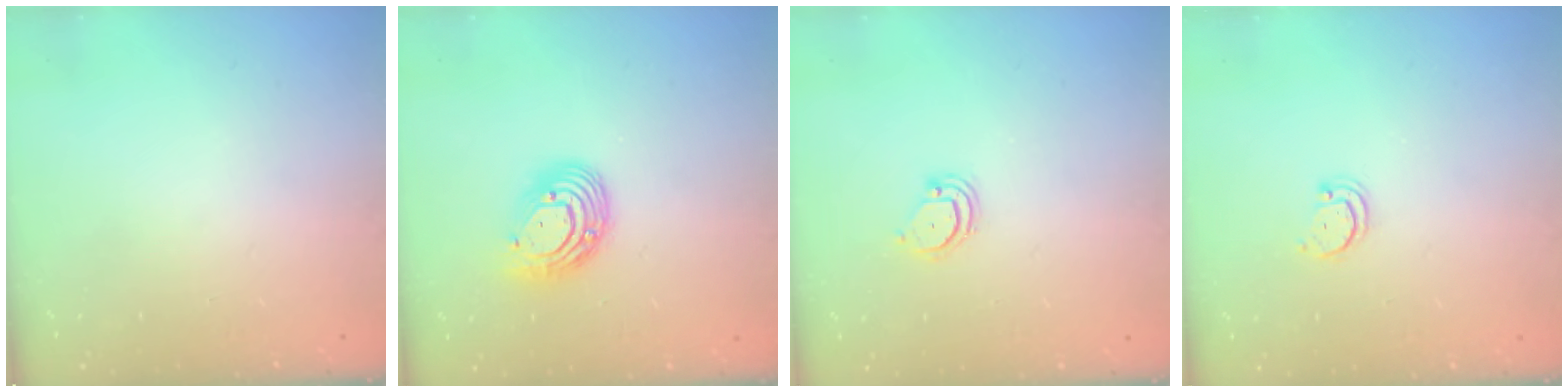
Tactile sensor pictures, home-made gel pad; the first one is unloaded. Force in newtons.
{"total": 11.1, "press": 11.0, "slide": 1.1}
{"total": 3.3, "press": 3.3, "slide": 0.3}
{"total": 2.2, "press": 2.1, "slide": 0.4}